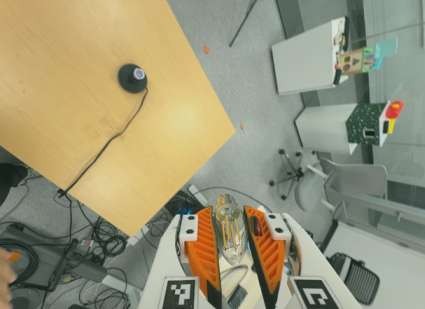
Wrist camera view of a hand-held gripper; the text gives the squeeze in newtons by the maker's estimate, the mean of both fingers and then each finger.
{"total": 8.4, "left": 7.6, "right": 9.3}